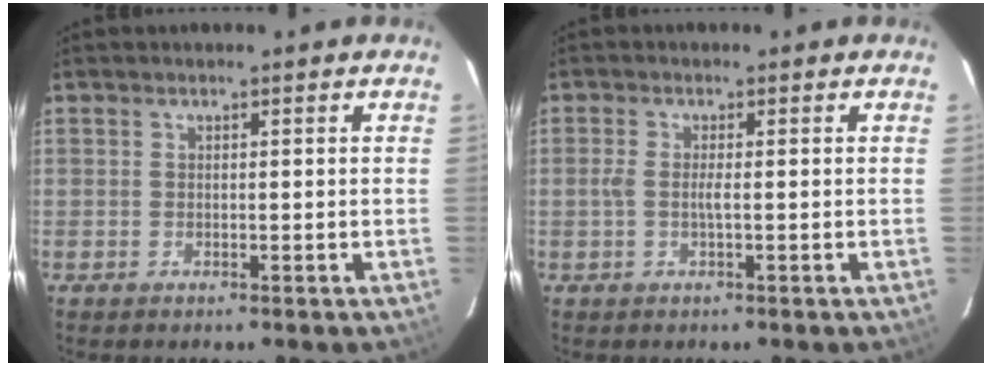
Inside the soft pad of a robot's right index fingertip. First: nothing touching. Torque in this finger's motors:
{"motor_torque": [0.41, 0.03, 0.29, 0.06]}